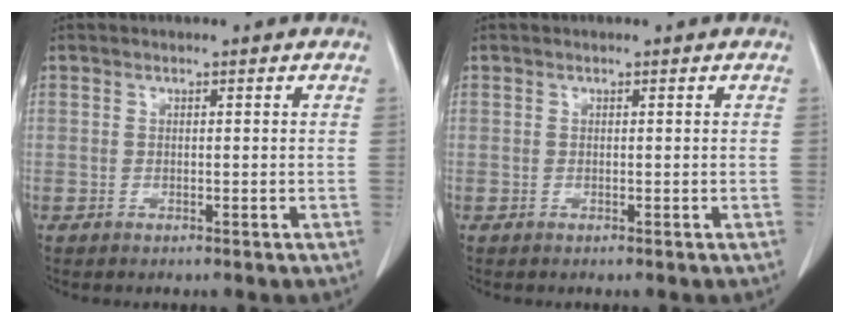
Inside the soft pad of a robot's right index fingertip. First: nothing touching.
{"total": 0.0}